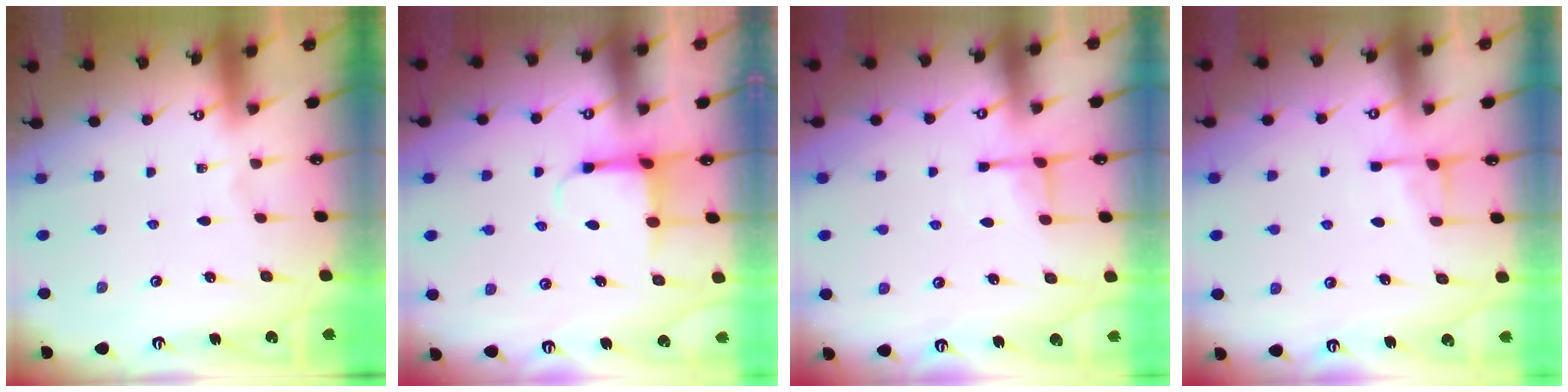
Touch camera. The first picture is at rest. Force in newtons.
{"total": 3.8, "press": 3.6, "slide": 1.3}
{"total": 4.2, "press": 4.1, "slide": 0.8}
{"total": 5.4, "press": 5.4, "slide": 0.2}